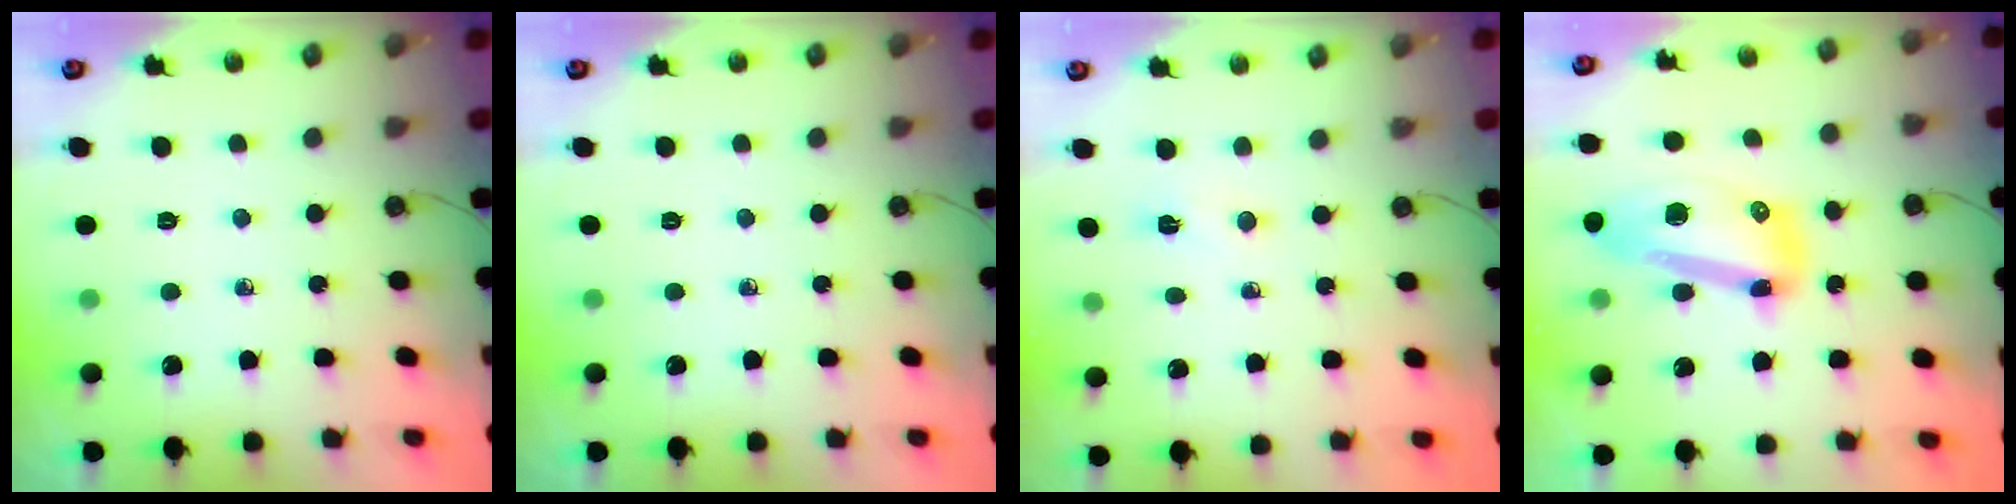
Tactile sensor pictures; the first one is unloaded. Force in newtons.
{"total": 0.0}
{"total": 2.1, "press": 2.0, "slide": 0.5}
{"total": 15.9, "press": 15.5, "slide": 3.6}